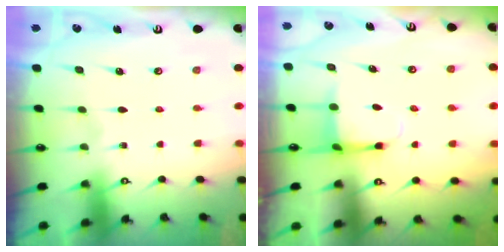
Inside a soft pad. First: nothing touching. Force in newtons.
{"total": 3.9, "press": 3.8, "slide": 1.1}